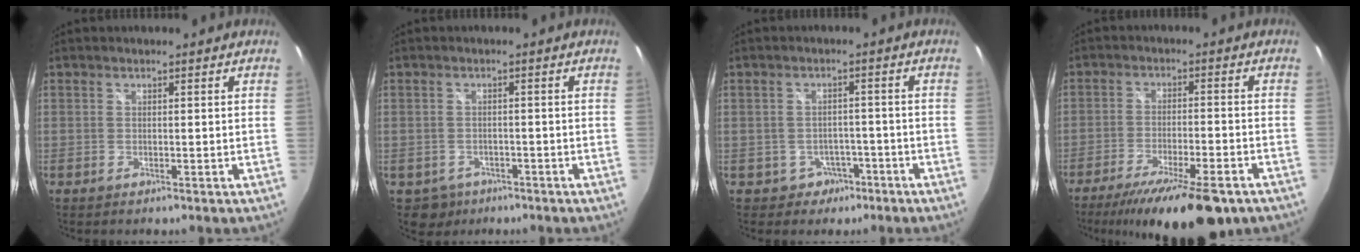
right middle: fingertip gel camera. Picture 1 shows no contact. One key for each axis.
{"total": 3.7, "fx": -2.0, "fy": 3.1, "fz": 0.5, "tx": -0.022, "ty": 0.002, "tz": -0.025}
{"total": 3.9, "fx": -2.1, "fy": 3.3, "fz": 0.3, "tx": -0.015, "ty": 0.018, "tz": -0.018}
{"total": 17.8, "fx": -13.2, "fy": 4.3, "fz": 11.1, "tx": -0.200, "ty": -0.041, "tz": -0.200}